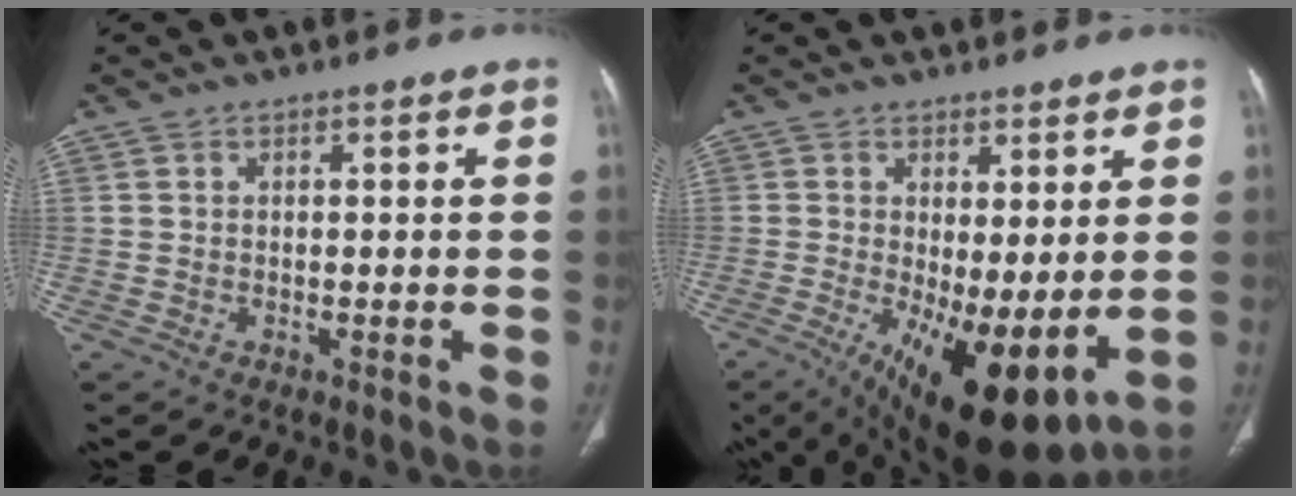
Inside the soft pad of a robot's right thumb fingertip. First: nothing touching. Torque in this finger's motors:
{"motor_torque": [-0.30, 1.78, 0.24, -0.02, 0.40]}